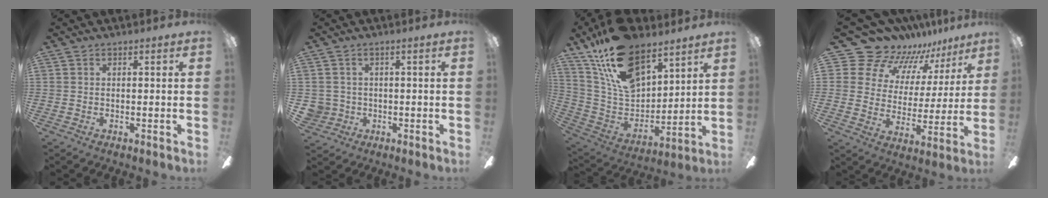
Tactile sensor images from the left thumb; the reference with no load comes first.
{"total": 3.3, "force": [-0.1, 3.3, 0.2], "torque": [-0.013, 0.009, 0.000]}
{"total": 21.6, "force": [14.4, 10.7, 12.0], "torque": [-0.236, -0.072, 0.263]}
{"total": 14.4, "force": [12.4, 7.1, 1.7], "torque": [-0.060, -0.108, 0.229]}